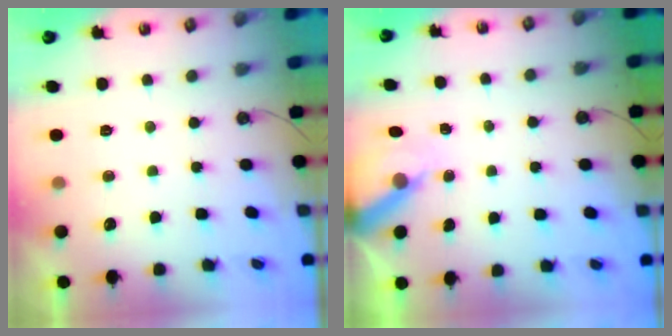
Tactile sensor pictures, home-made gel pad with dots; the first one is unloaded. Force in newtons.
{"total": 6.7, "press": 6.7, "slide": 0.5}